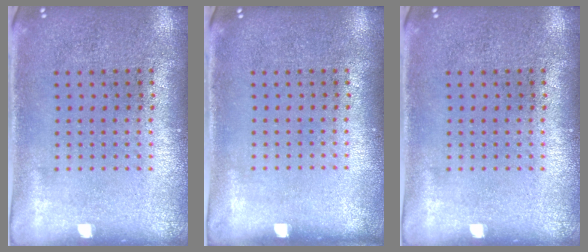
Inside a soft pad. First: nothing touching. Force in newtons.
{"total": 0.0}
{"total": 0.0}